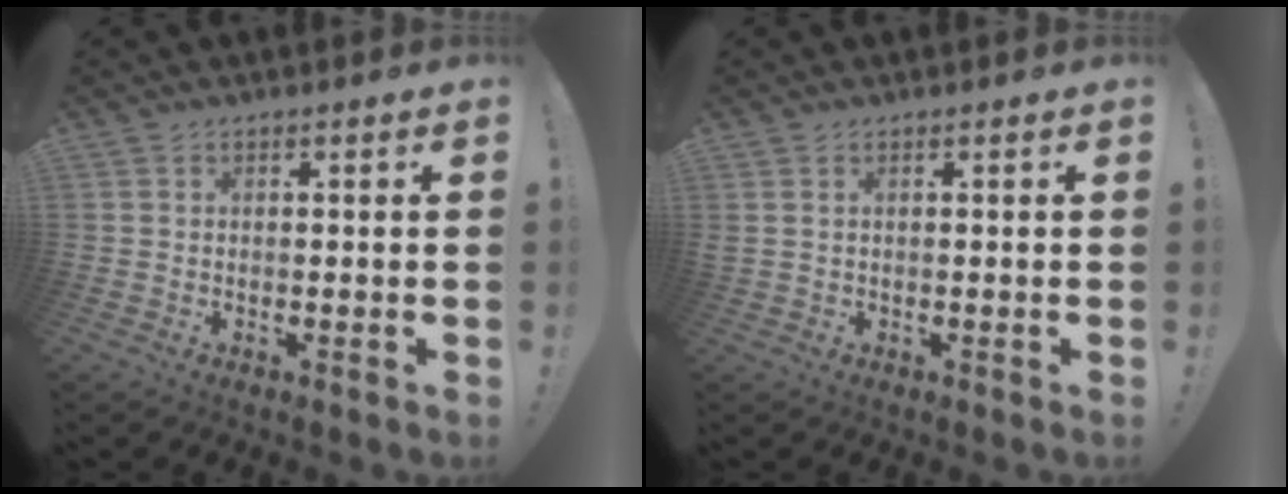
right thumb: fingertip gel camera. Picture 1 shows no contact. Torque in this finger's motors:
{"motor_torque": [0.81, 0.80, 0.45, -0.26, 0.26]}